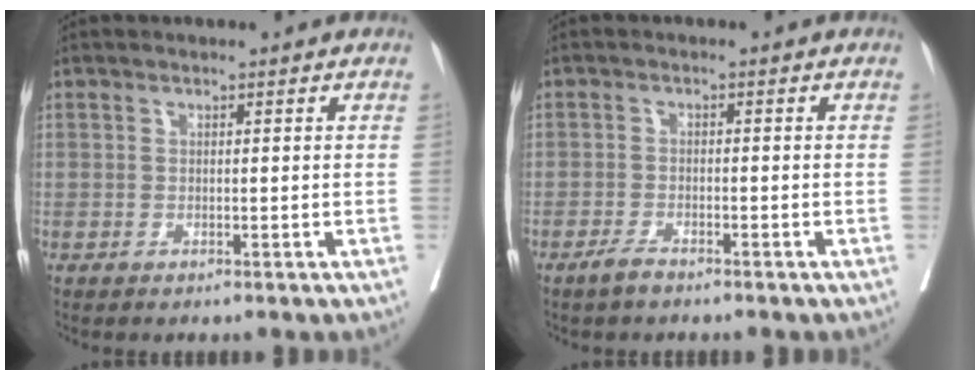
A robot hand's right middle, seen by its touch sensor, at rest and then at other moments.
{"total": 2.0, "force": [-1.7, 0.4, 1.0], "torque": [-0.023, -0.002, -0.032]}